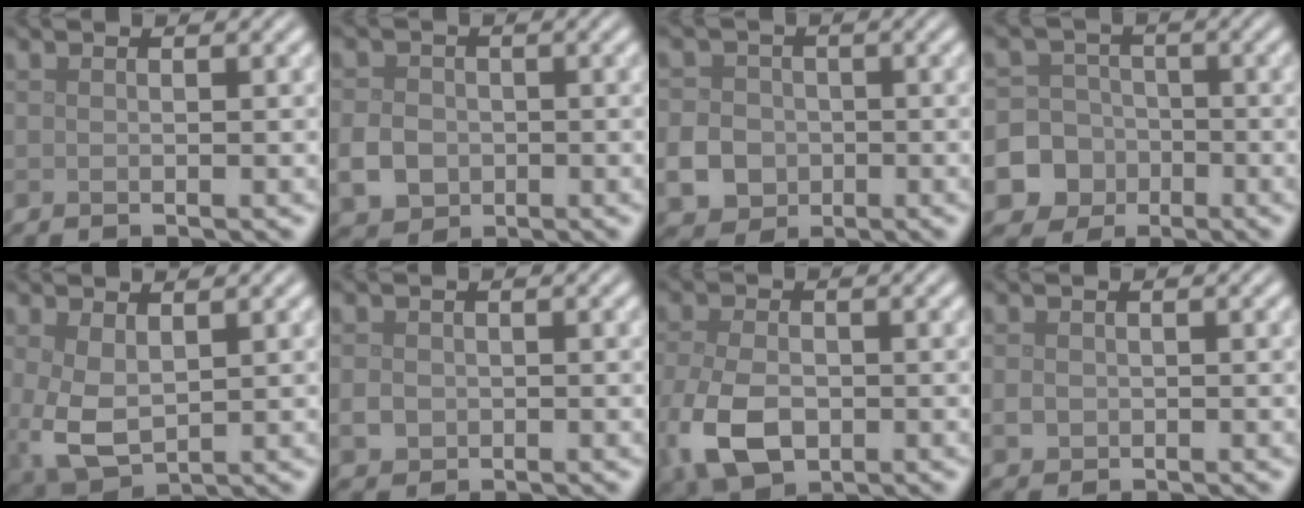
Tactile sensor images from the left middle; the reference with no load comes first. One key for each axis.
{"total": 3.1, "fx": -0.7, "fy": 2.6, "fz": 1.5, "tx": -0.027, "ty": -0.001, "tz": -0.017}
{"total": 4.7, "fx": -1.2, "fy": 4.2, "fz": 1.8, "tx": -0.028, "ty": -0.004, "tz": -0.037}
{"total": 8.9, "fx": -3.6, "fy": 8.0, "fz": 1.2, "tx": -0.018, "ty": -0.021, "tz": -0.084}
{"total": 4.5, "fx": 0.2, "fy": 2.7, "fz": 3.6, "tx": -0.094, "ty": -0.012, "tz": 0.015}
{"total": 1.4, "fx": -0.2, "fy": 1.3, "fz": 0.6, "tx": -0.008, "ty": -0.003, "tz": -0.007}
{"total": 6.4, "fx": -2.0, "fy": 4.1, "fz": 4.6, "tx": -0.116, "ty": -0.015, "tz": -0.040}
{"total": 1.0, "fx": -0.1, "fy": 0.9, "fz": 0.4, "tx": -0.006, "ty": -0.003, "tz": -0.004}